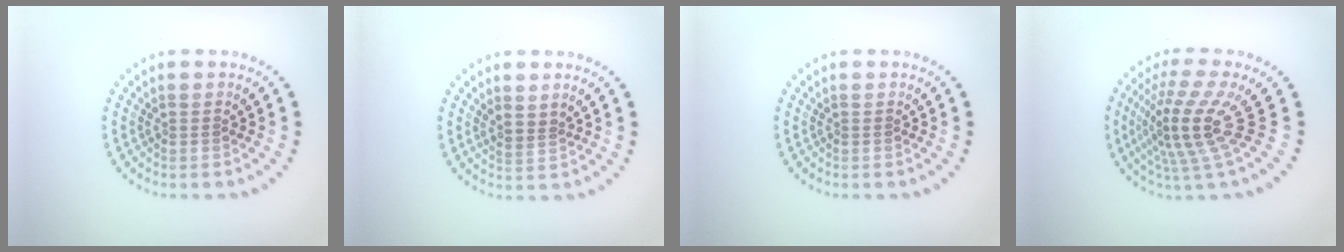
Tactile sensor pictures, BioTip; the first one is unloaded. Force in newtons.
{"total": 1.1, "press": 0.8, "slide": 0.7}
{"total": 0.0}
{"total": 5.2, "press": 3.7, "slide": 3.7}